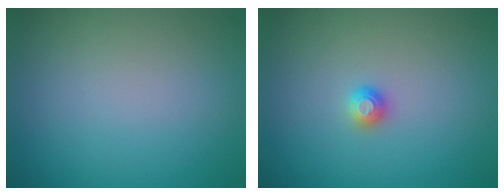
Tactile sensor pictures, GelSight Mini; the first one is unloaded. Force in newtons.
{"total": 1.2, "press": 1.1, "slide": 0.3}